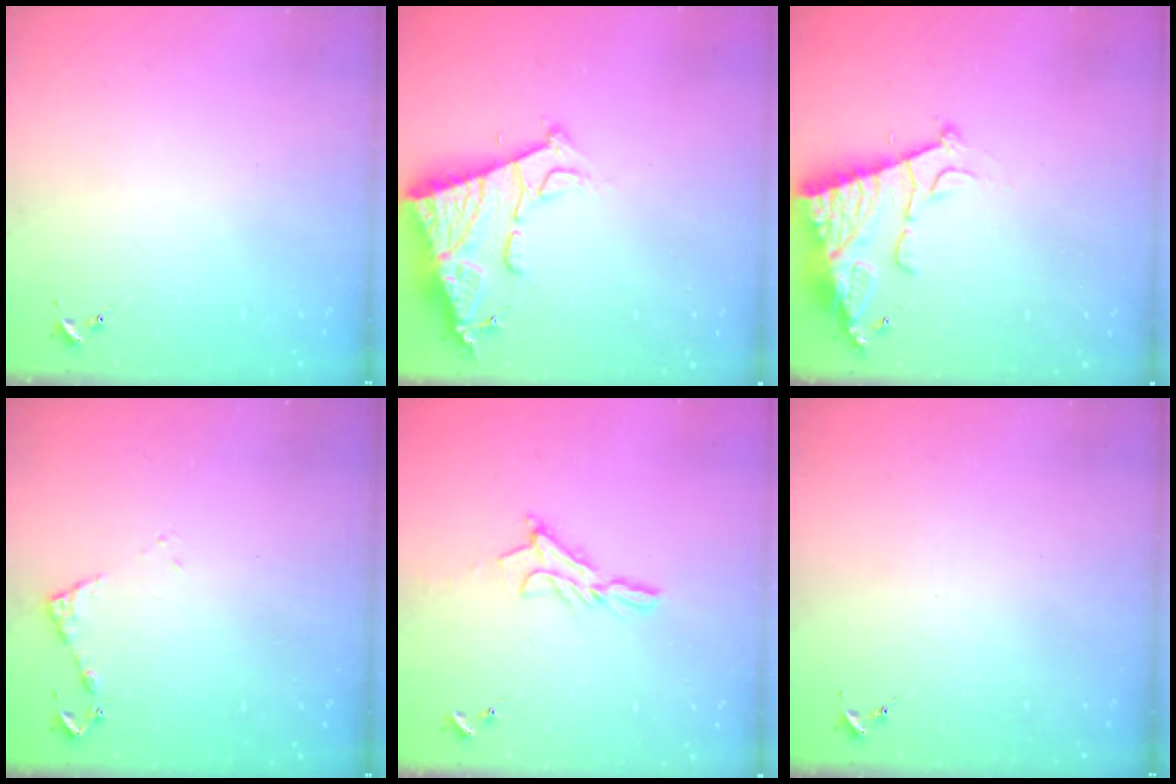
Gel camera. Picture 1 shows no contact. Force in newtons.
{"total": 13.0, "press": 12.9, "slide": 1.3}
{"total": 14.2, "press": 14.1, "slide": 1.1}
{"total": 6.2, "press": 6.2, "slide": 0.8}
{"total": 9.9, "press": 9.9, "slide": 0.6}
{"total": 0.0}